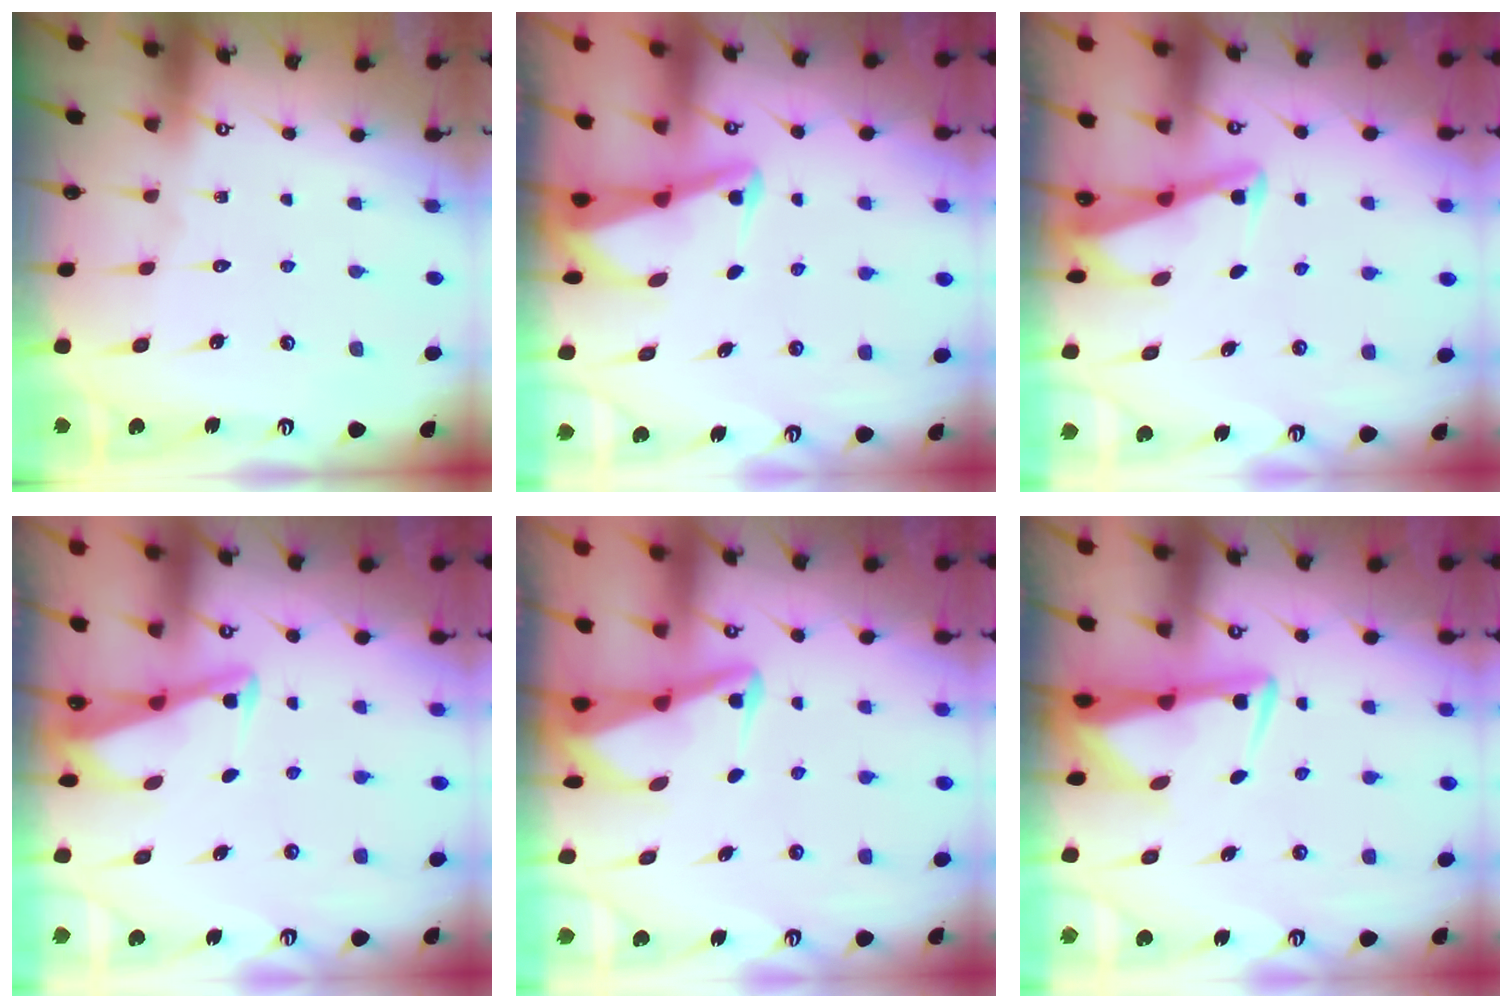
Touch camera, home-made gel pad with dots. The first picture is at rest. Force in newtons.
{"total": 2.6, "press": 2.5, "slide": 0.6}
{"total": 2.8, "press": 2.8, "slide": 0.3}
{"total": 2.7, "press": 2.7, "slide": 0.3}
{"total": 3.1, "press": 3.0, "slide": 0.7}
{"total": 5.0, "press": 4.9, "slide": 1.2}